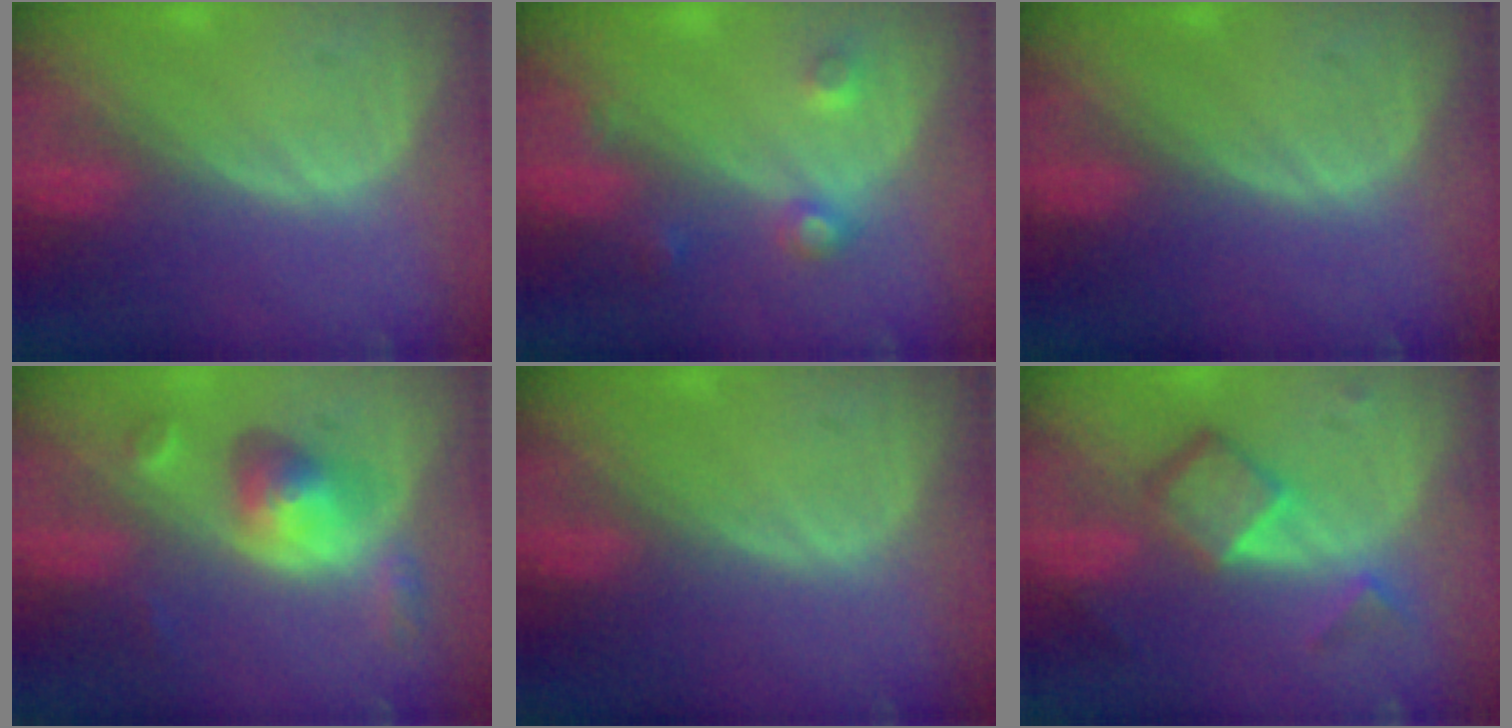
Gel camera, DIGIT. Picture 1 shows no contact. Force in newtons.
{"total": 3.6, "press": 3.4, "slide": 1.3}
{"total": 0.0}
{"total": 6.1, "press": 5.6, "slide": 2.4}
{"total": 0.0}
{"total": 6.9, "press": 5.9, "slide": 3.6}